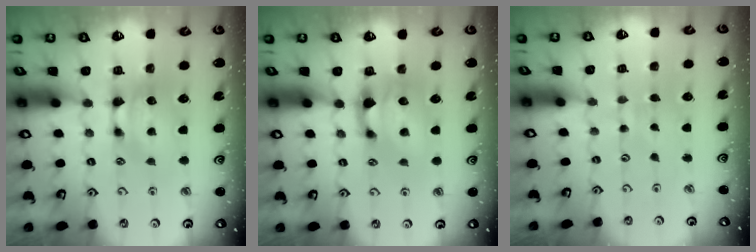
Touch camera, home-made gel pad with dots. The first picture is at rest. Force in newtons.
{"total": 1.4, "press": 0.9, "slide": 1.1}
{"total": 4.9, "press": 4.9, "slide": 0.3}